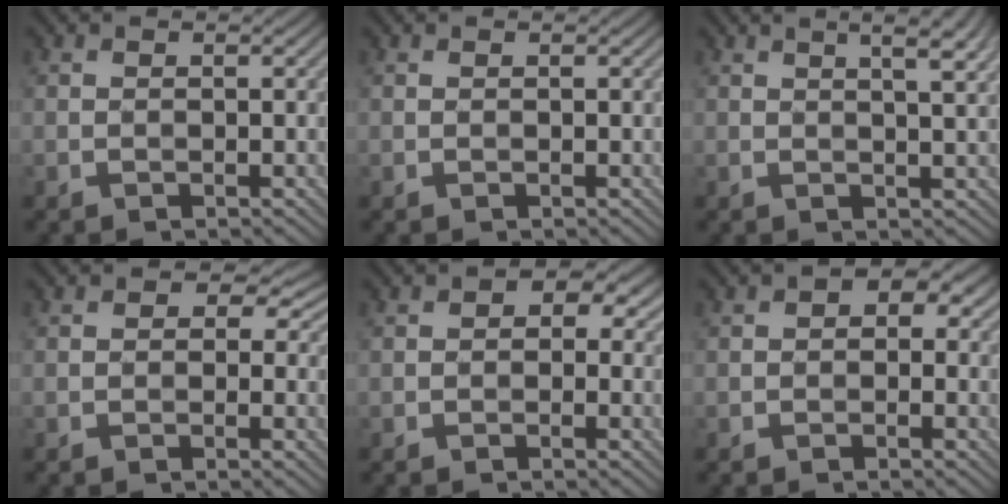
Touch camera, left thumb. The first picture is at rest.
{"total": 0.0}
{"total": 6.3, "force": [2.8, 1.5, 5.4], "torque": [-0.068, 0.020, 0.036]}
{"total": 4.2, "force": [1.1, 3.2, 2.5], "torque": [-0.029, 0.001, 0.006]}
{"total": 4.5, "force": [1.1, 3.2, 2.9], "torque": [-0.028, 0.012, 0.007]}
{"total": 3.6, "force": [0.6, 2.5, 2.5], "torque": [-0.025, 0.004, 0.003]}